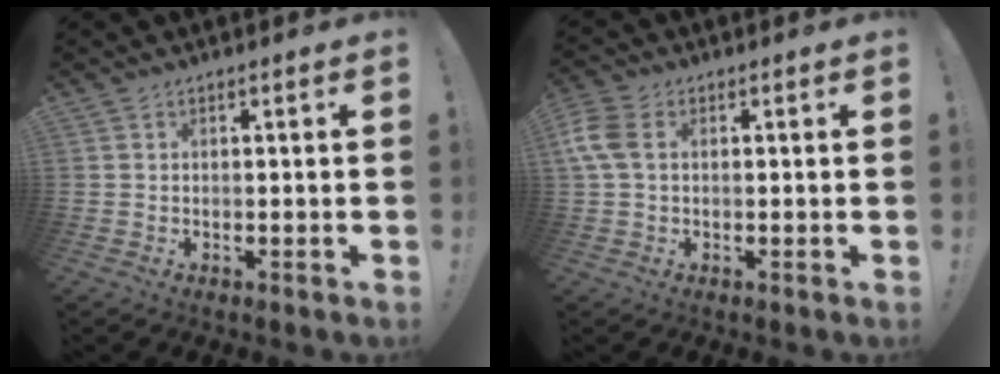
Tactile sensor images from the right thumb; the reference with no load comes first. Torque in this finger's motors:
{"motor_torque": [0.31, 0.33, 0.47, -0.23, 0.02]}